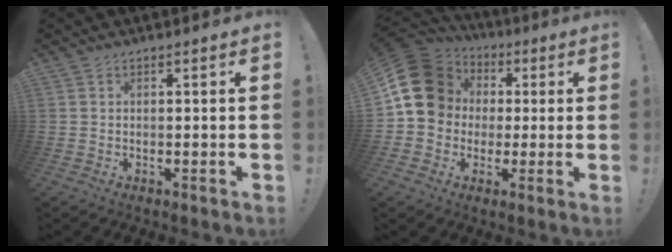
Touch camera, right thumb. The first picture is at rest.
{"total": 18.1, "force": [3.8, 15.2, 9.1], "torque": [-0.152, -0.003, 0.089]}